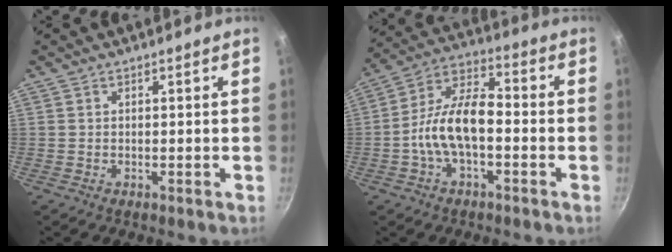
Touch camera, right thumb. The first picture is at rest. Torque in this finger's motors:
{"motor_torque": [-0.29, 0.63, 1.37, -0.41, 0.12]}